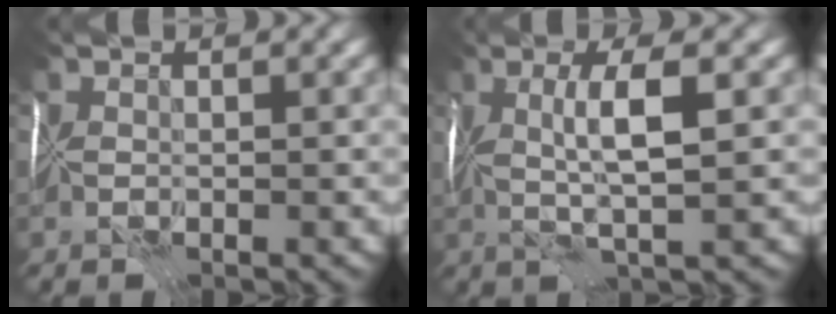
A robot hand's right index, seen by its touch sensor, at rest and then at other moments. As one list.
[{"total": 3.6, "force": [0.3, -0.7, 3.5], "torque": [-0.054, -0.005, 0.008]}]